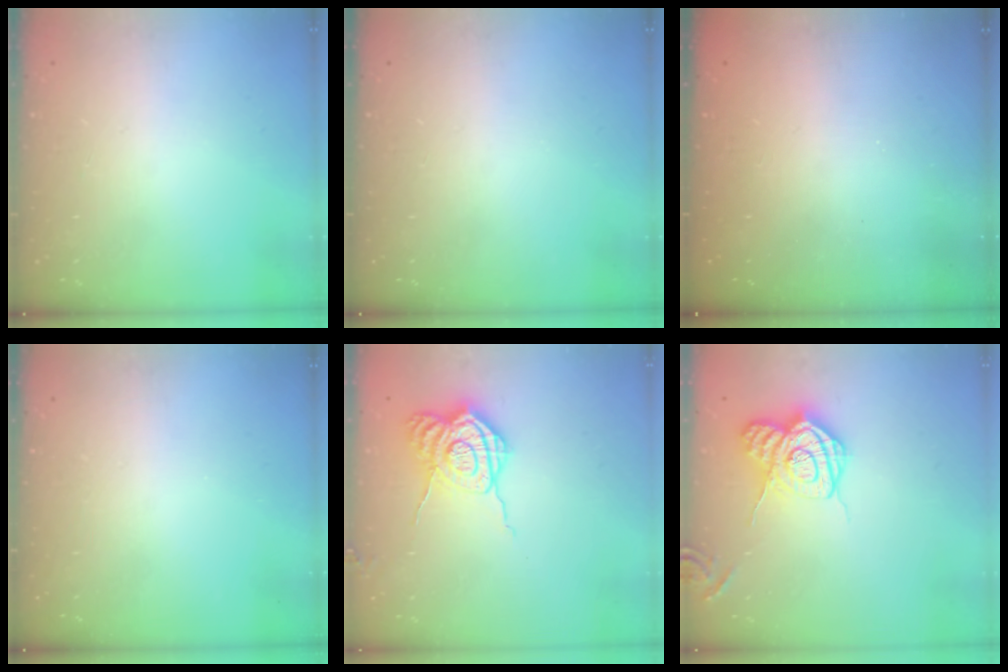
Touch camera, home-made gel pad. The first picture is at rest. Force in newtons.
{"total": 0.0}
{"total": 2.5, "press": 2.4, "slide": 0.8}
{"total": 0.0}
{"total": 10.8, "press": 10.8, "slide": 0.9}
{"total": 14.1, "press": 14.0, "slide": 1.3}